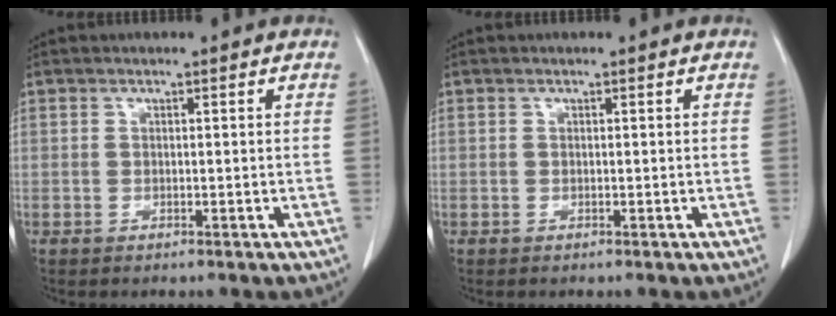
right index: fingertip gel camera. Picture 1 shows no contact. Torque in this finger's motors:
{"motor_torque": [0.00, 0.00, 0.00, 0.00]}